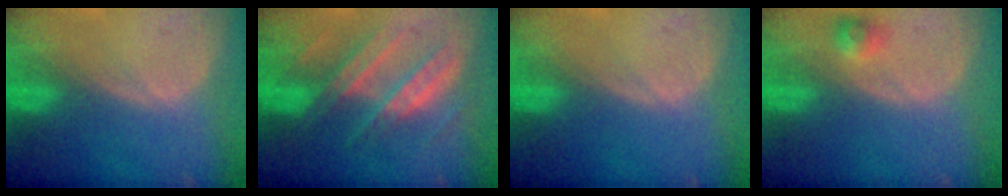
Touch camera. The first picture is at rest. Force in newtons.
{"total": 8.1, "press": 8.1, "slide": 0.4}
{"total": 0.0}
{"total": 2.2, "press": 2.2, "slide": 0.2}